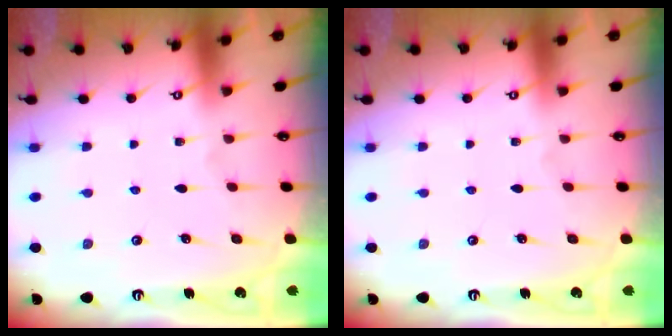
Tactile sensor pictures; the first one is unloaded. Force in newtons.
{"total": 0.0}